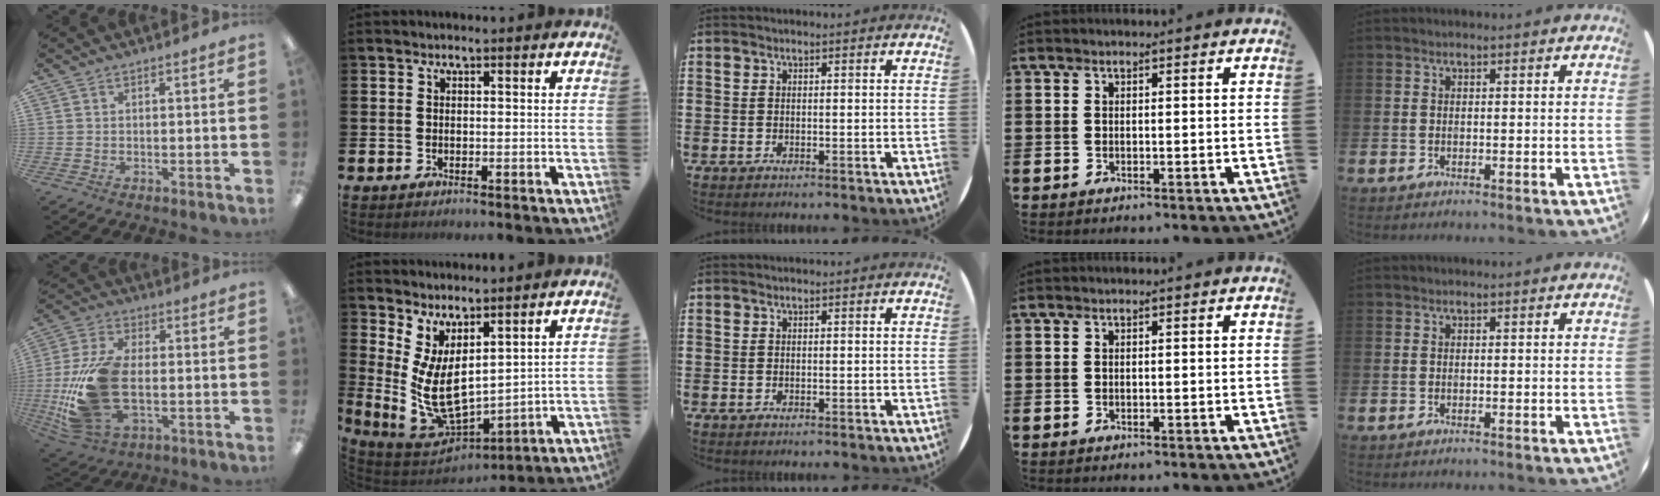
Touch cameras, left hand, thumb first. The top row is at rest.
{"thumb": {"total": 21.5, "force": [-2.4, 12.8, 17.1], "torque": [-0.354, -0.006, -0.028]}, "index": {"total": 8.4, "force": [2.0, 4.2, 7.0], "torque": [-0.173, -0.034, 0.044]}}